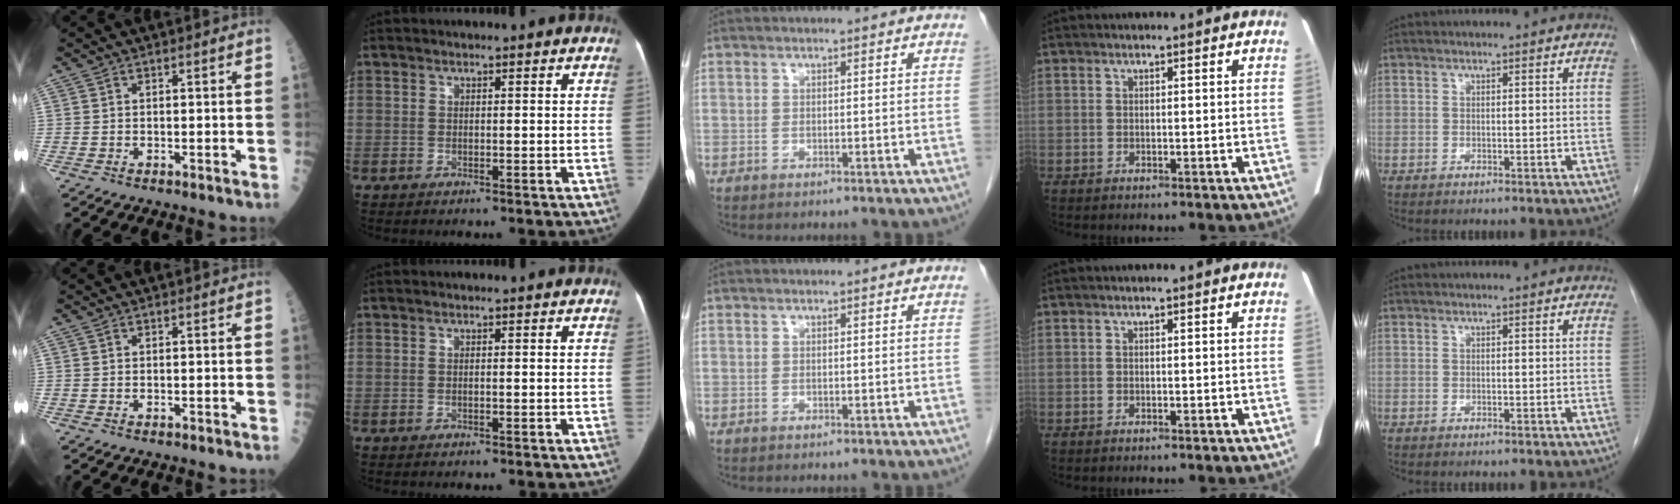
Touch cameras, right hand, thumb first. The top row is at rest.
{}